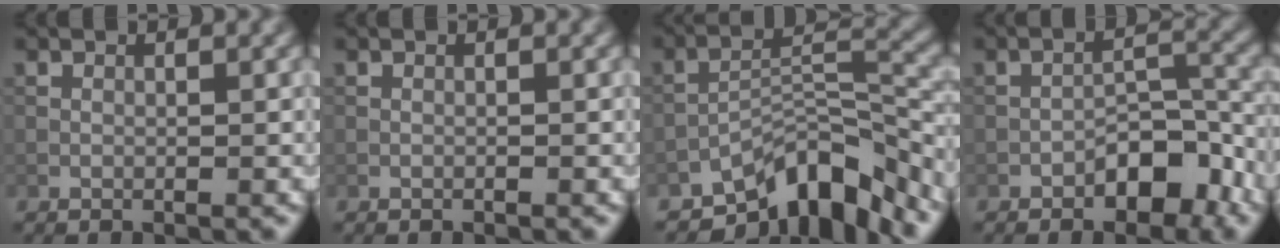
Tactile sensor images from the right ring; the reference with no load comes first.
{"total": 0.0}
{"total": 8.6, "force": [-6.6, 2.8, 4.7], "torque": [-0.060, 0.004, -0.122]}
{"total": 4.7, "force": [-2.8, 2.2, 3.1], "torque": [-0.037, 0.014, -0.044]}